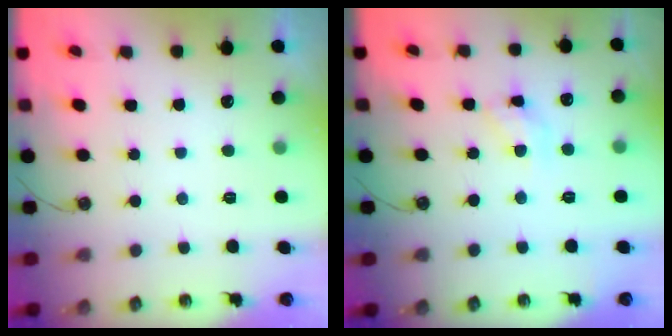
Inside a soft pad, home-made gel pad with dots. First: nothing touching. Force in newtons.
{"total": 8.5, "press": 8.5, "slide": 0.2}